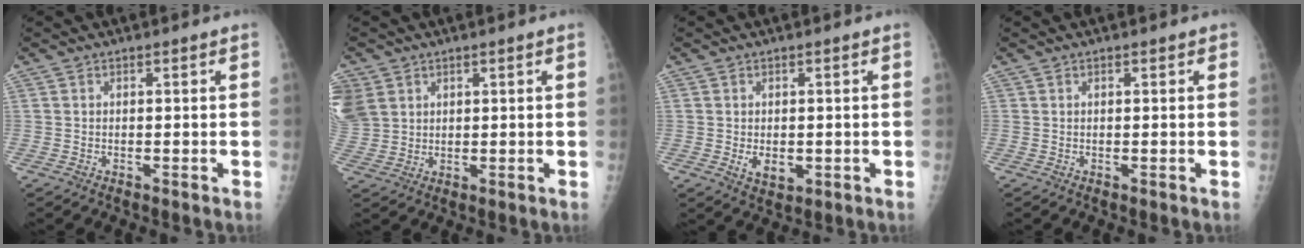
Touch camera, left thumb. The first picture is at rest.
{"total": 11.1, "force": [3.9, 9.3, 4.5], "torque": [-0.132, 0.013, 0.090]}
{"total": 3.7, "force": [-0.6, 2.5, 2.7], "torque": [-0.030, -0.007, 0.000]}
{"total": 0.6, "force": [0.3, 0.3, 0.4], "torque": [-0.003, 0.000, 0.001]}